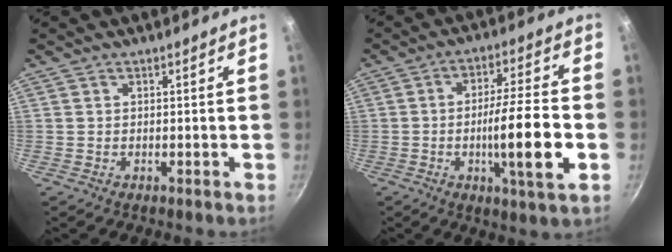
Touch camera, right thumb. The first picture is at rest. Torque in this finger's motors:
{"motor_torque": [1.79, 1.73, 1.52, -0.15, 0.11]}